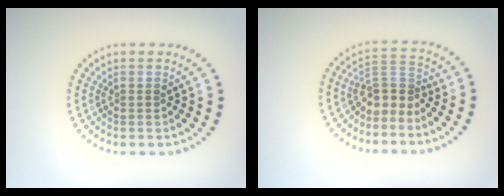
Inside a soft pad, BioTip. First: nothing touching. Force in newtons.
{"total": 2.8, "press": 2.1, "slide": 1.8}